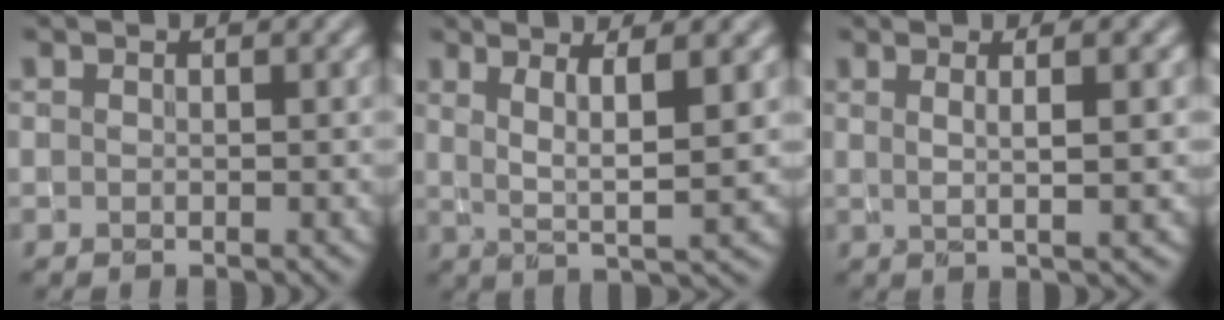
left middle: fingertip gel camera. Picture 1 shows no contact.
{"total": 4.9, "force": [1.8, 0.9, 4.4], "torque": [-0.078, -0.005, 0.034]}
{"total": 4.3, "force": [1.4, 1.0, 3.9], "torque": [-0.051, 0.002, 0.006]}